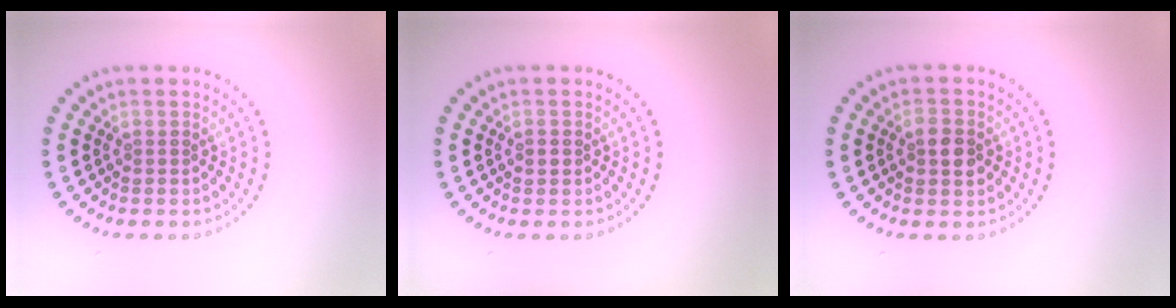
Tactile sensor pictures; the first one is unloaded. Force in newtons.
{"total": 1.0, "press": 1.0, "slide": 0.2}
{"total": 2.4, "press": 2.4, "slide": 0.1}